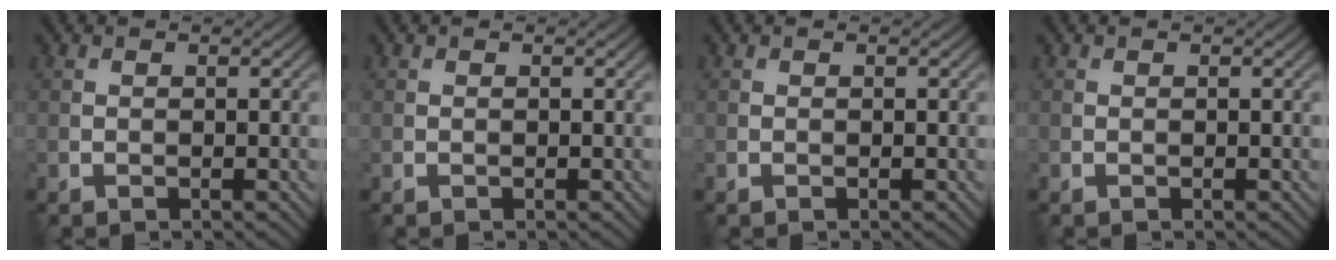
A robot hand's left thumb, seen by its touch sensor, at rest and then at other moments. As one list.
[{"total": 0.0}, {"total": 0.0}, {"total": 0.0}]